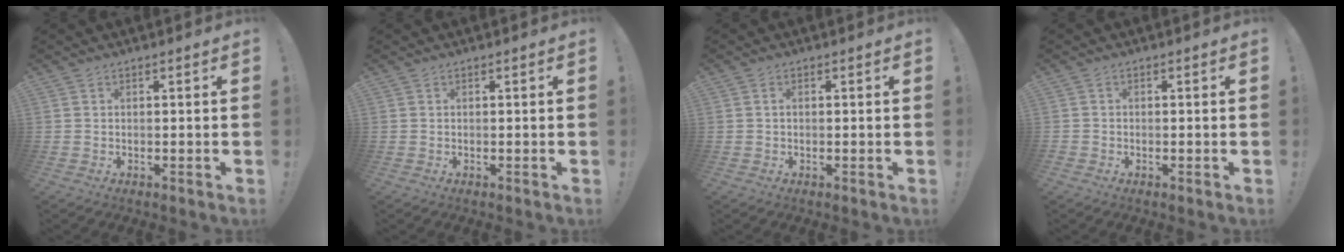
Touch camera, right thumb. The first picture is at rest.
{"total": 0.0}
{"total": 0.7, "force": [-0.1, 0.5, 0.5], "torque": [-0.015, 0.005, -0.001]}
{"total": 0.9, "force": [-0.5, 0.7, 0.1], "torque": [-0.006, 0.006, -0.008]}